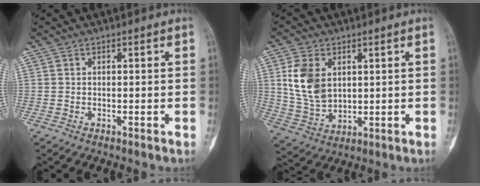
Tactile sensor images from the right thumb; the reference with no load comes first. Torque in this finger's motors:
{"motor_torque": [0.76, 1.53, 1.41, 0.25, 0.29]}